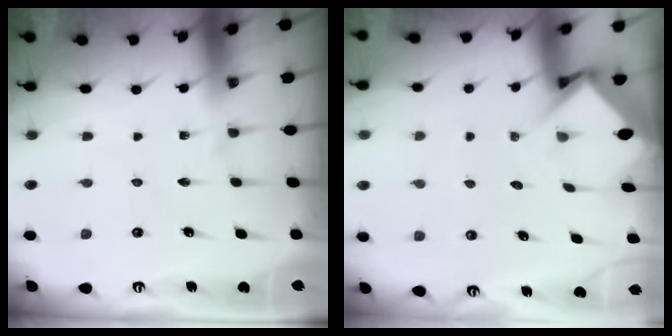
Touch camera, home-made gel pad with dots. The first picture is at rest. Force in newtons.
{"total": 3.7, "press": 3.7, "slide": 0.2}